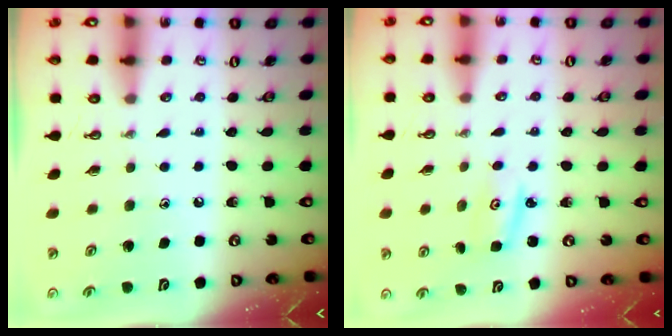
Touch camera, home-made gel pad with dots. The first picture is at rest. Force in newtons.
{"total": 2.7, "press": 2.7, "slide": 0.2}